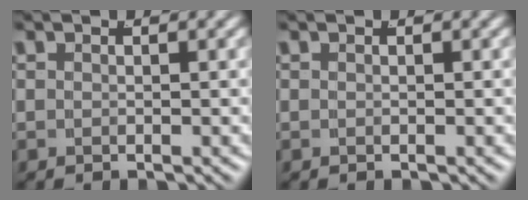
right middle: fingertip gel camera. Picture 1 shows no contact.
{"total": 0.0}